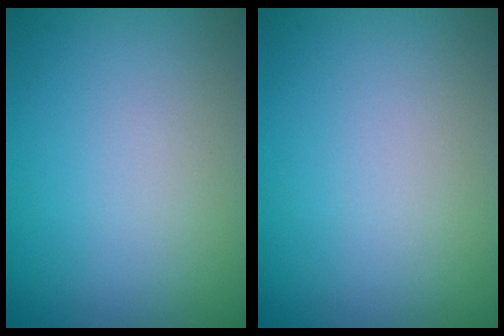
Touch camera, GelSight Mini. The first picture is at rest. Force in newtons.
{"total": 0.0}